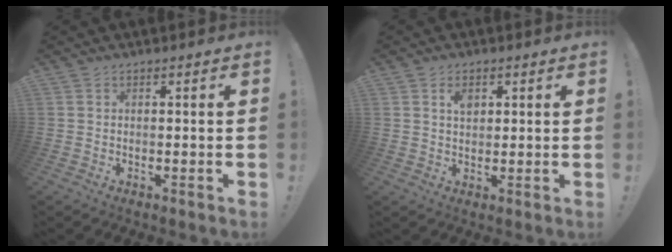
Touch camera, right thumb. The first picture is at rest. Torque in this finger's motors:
{"motor_torque": [0.19, 0.57, 0.38, 0.14, 0.02]}